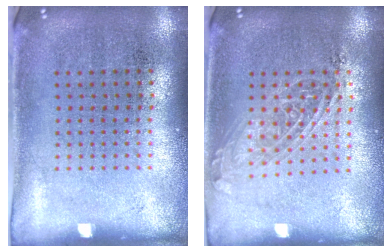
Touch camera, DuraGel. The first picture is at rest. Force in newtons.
{"total": 1.4, "press": 1.3, "slide": 0.7}